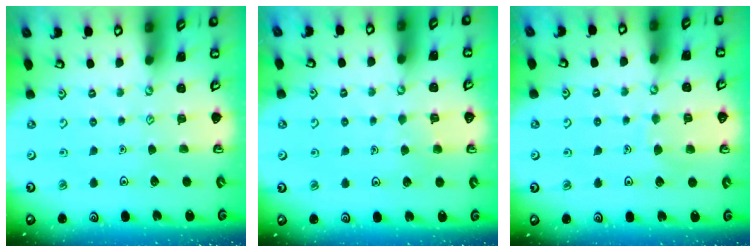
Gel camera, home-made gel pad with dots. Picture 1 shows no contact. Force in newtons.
{"total": 4.2, "press": 4.2, "slide": 0.3}
{"total": 4.9, "press": 4.8, "slide": 0.6}